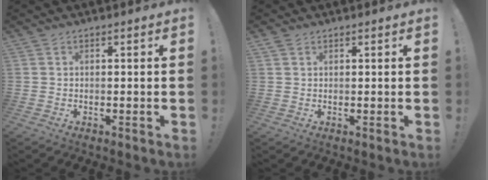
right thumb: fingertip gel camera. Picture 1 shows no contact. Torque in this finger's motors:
{"motor_torque": [0.00, 0.01, 0.08, 0.06, 0.03]}